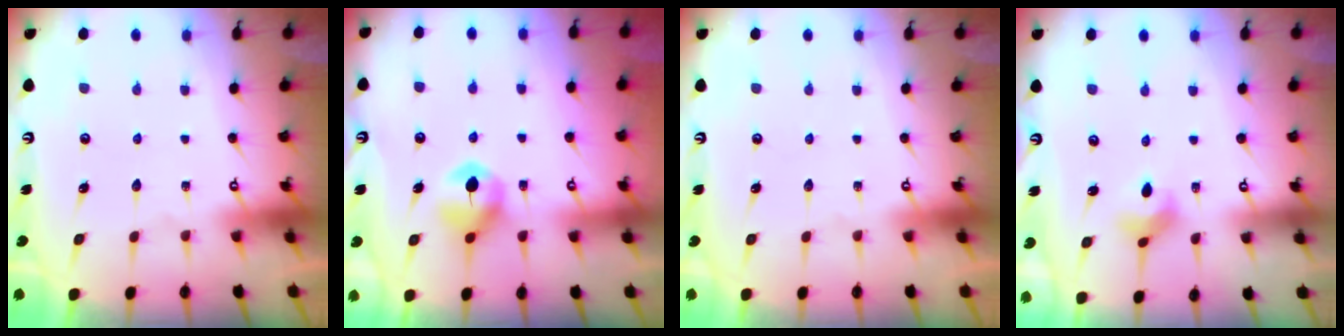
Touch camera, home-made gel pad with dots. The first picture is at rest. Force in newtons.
{"total": 7.4, "press": 7.4, "slide": 0.6}
{"total": 0.0}
{"total": 3.5, "press": 3.5, "slide": 0.5}